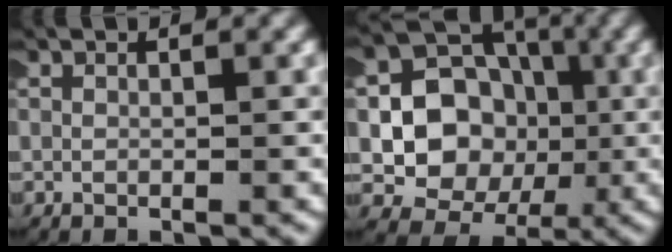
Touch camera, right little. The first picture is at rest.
{"total": 8.9, "force": [-0.9, 7.4, 4.8], "torque": [-0.100, -0.021, -0.012]}